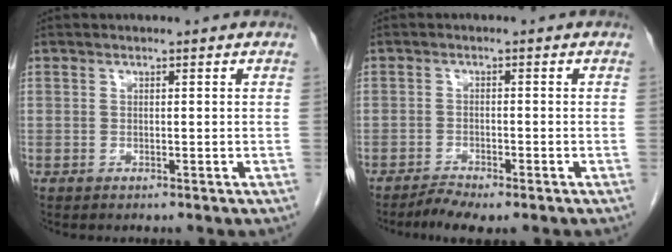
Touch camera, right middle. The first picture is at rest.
{"total": 3.0, "force": [-2.5, 0.3, 1.6], "torque": [-0.033, -0.006, -0.045]}